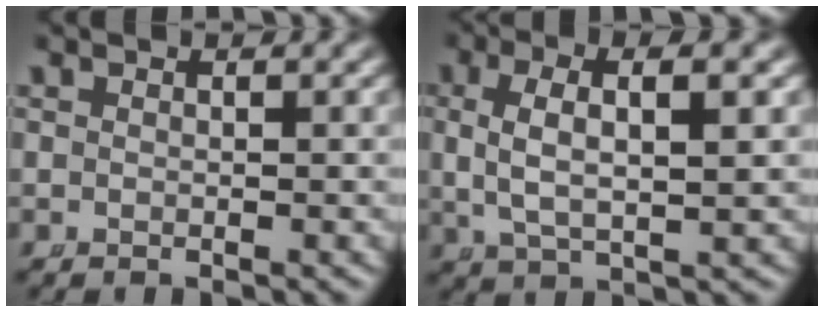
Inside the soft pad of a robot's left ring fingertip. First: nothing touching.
{"total": 4.9, "force": [1.1, 1.9, 4.4], "torque": [-0.095, -0.001, 0.030]}